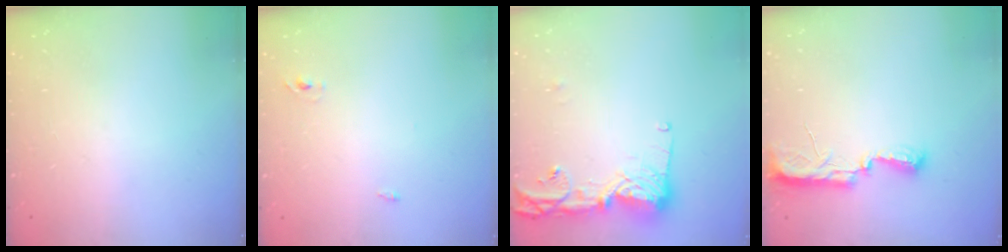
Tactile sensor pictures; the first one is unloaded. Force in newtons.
{"total": 2.4, "press": 2.2, "slide": 1.0}
{"total": 14.0, "press": 13.9, "slide": 1.3}
{"total": 8.1, "press": 8.1, "slide": 1.0}